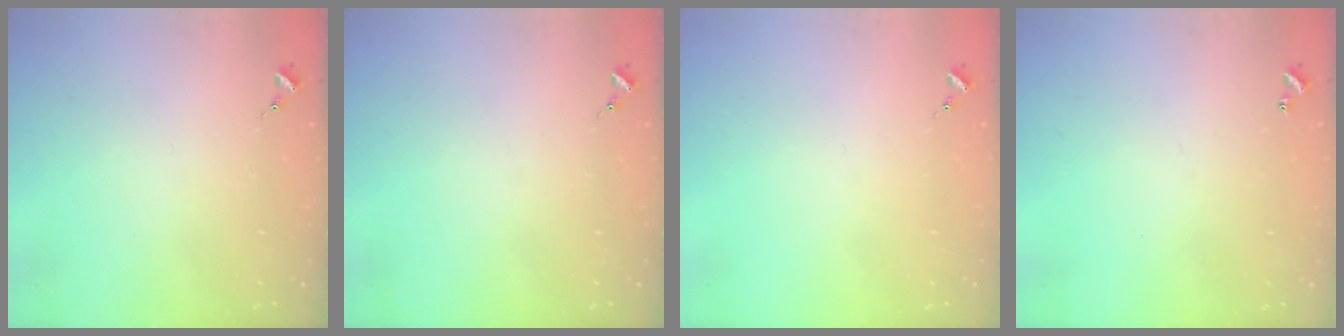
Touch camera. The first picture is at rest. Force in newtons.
{"total": 0.0}
{"total": 0.0}
{"total": 1.0, "press": 1.0, "slide": 0.2}